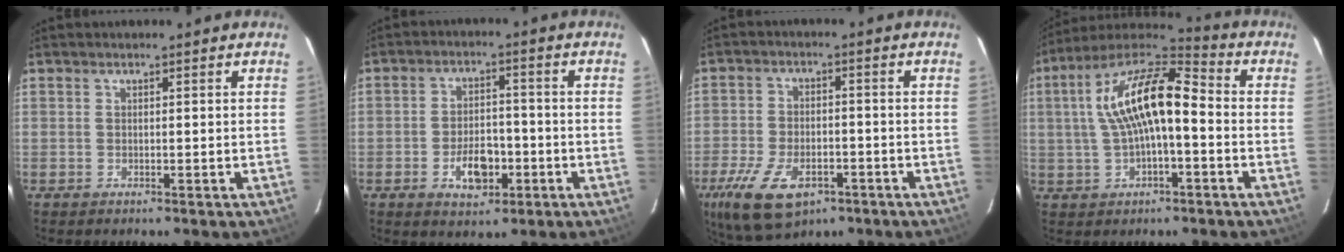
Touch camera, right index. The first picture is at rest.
{"total": 7.7, "force": [-3.1, 4.5, 5.4], "torque": [-0.102, 0.007, -0.042]}
{"total": 14.3, "force": [-8.0, 7.5, 9.2], "torque": [-0.211, -0.025, -0.132]}
{"total": 15.2, "force": [0.0, 5.6, 14.2], "torque": [-0.263, 0.025, -0.006]}